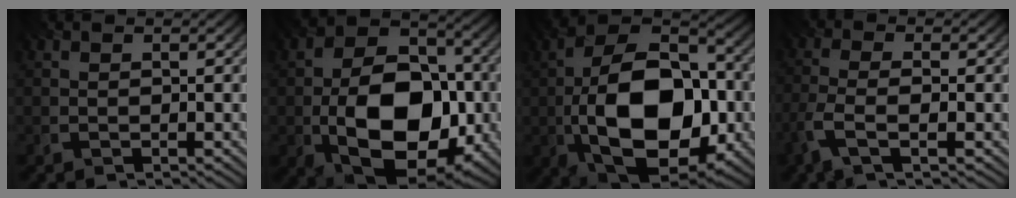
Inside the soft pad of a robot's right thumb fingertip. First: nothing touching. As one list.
[{"total": 16.1, "force": [-4.7, 10.2, 11.6], "torque": [-0.177, -0.022, -0.089]}, {"total": 17.1, "force": [-4.5, 10.0, 13.2], "torque": [-0.222, -0.009, -0.087]}, {"total": 4.2, "force": [-2.9, 0.8, 3.0], "torque": [-0.072, -0.005, -0.067]}]